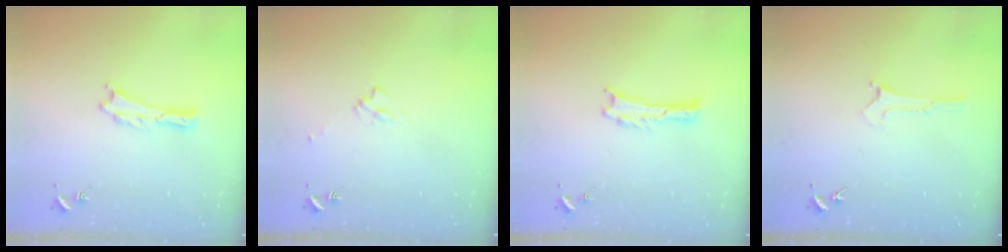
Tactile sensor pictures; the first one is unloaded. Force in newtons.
{"total": 2.5, "press": 2.5, "slide": 0.4}
{"total": 0.0}
{"total": 0.0}